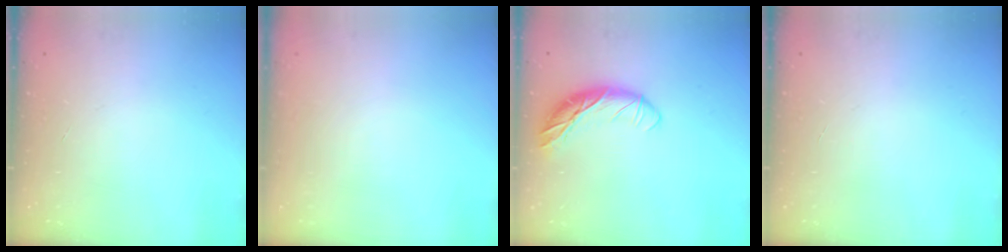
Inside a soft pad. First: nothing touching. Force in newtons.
{"total": 0.0}
{"total": 11.5, "press": 11.3, "slide": 1.8}
{"total": 0.9, "press": 0.8, "slide": 0.2}